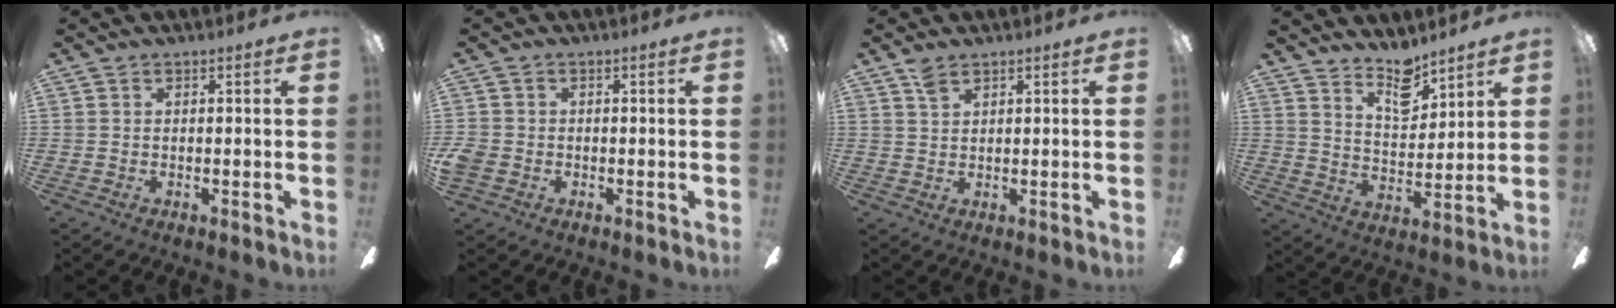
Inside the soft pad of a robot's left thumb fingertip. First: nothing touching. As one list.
[{"total": 3.0, "force": [-1.0, 2.6, 1.1], "torque": [-0.022, 0.005, -0.017]}, {"total": 2.3, "force": [1.8, 0.9, 1.2], "torque": [-0.029, -0.001, 0.034]}, {"total": 9.4, "force": [7.9, 3.6, 3.4], "torque": [-0.044, -0.057, 0.142]}]